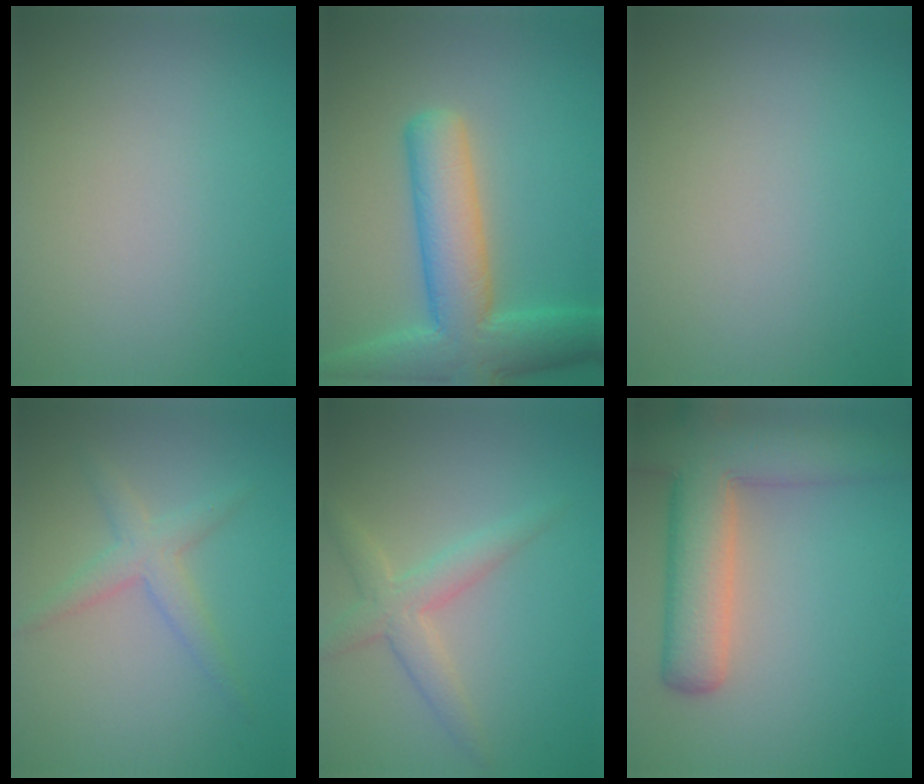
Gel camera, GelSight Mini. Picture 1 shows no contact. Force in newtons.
{"total": 8.5, "press": 8.5, "slide": 0.5}
{"total": 0.0}
{"total": 2.6, "press": 2.6, "slide": 0.1}
{"total": 3.0, "press": 3.0, "slide": 0.3}
{"total": 8.8, "press": 8.8, "slide": 0.6}